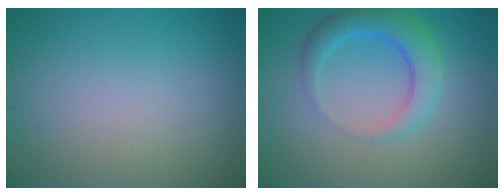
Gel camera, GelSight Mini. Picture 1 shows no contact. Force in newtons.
{"total": 4.3, "press": 4.3, "slide": 0.2}